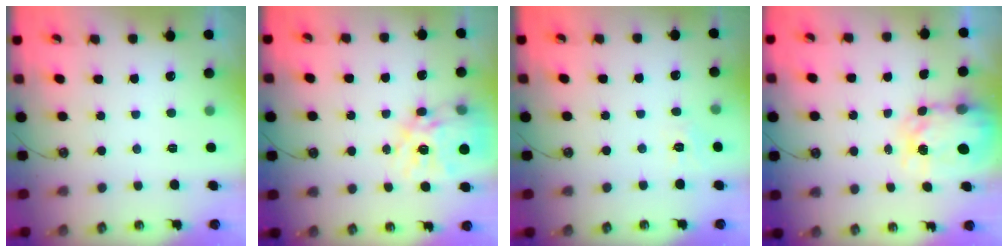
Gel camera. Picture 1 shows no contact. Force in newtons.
{"total": 18.0, "press": 17.9, "slide": 1.7}
{"total": 5.3, "press": 5.2, "slide": 0.6}
{"total": 5.4, "press": 5.4, "slide": 0.6}